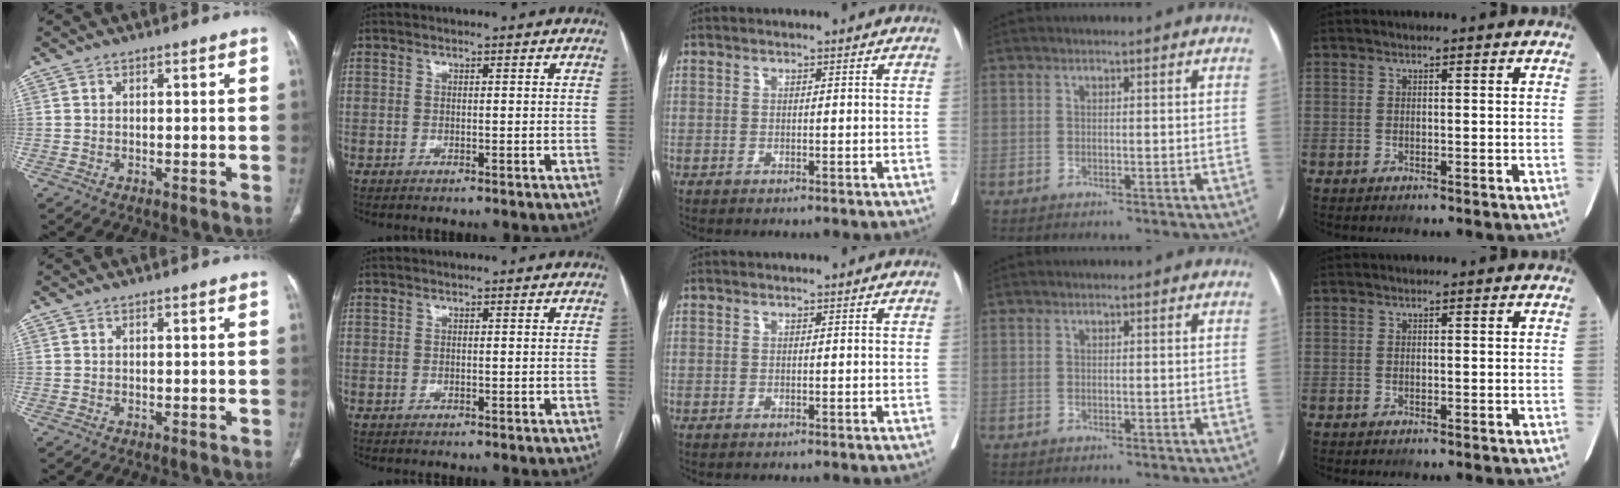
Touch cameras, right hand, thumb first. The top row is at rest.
{}